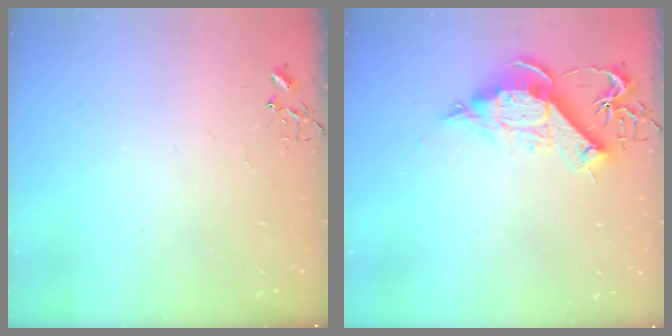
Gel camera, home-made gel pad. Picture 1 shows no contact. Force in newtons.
{"total": 12.1, "press": 12.0, "slide": 1.6}